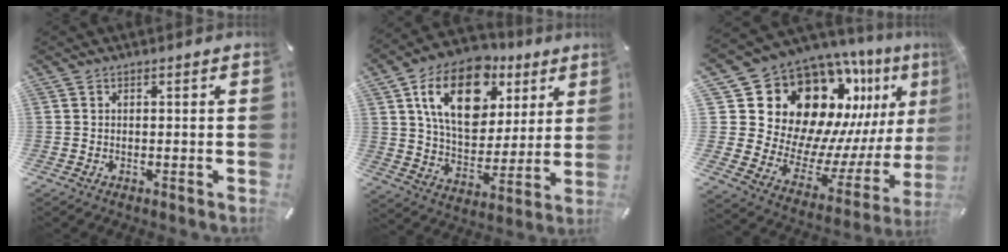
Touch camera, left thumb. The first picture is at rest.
{"total": 19.1, "force": [8.8, 12.7, 11.2], "torque": [-0.192, -0.027, 0.155]}
{"total": 21.8, "force": [14.2, 13.2, 9.9], "torque": [-0.158, -0.145, 0.276]}